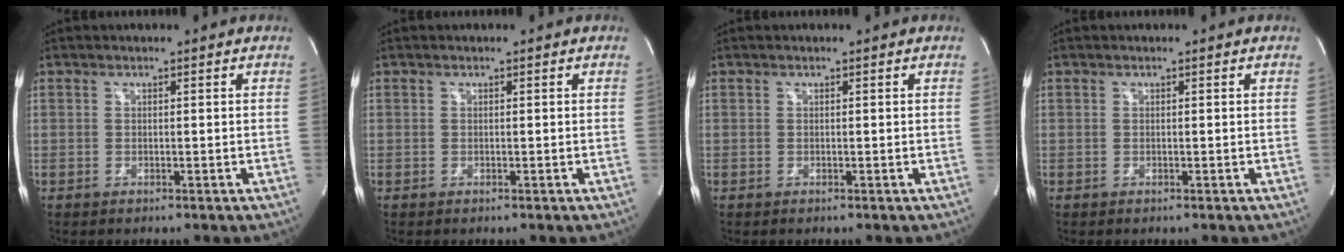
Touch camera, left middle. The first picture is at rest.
{"total": 0.0}
{"total": 0.0}
{"total": 0.0}